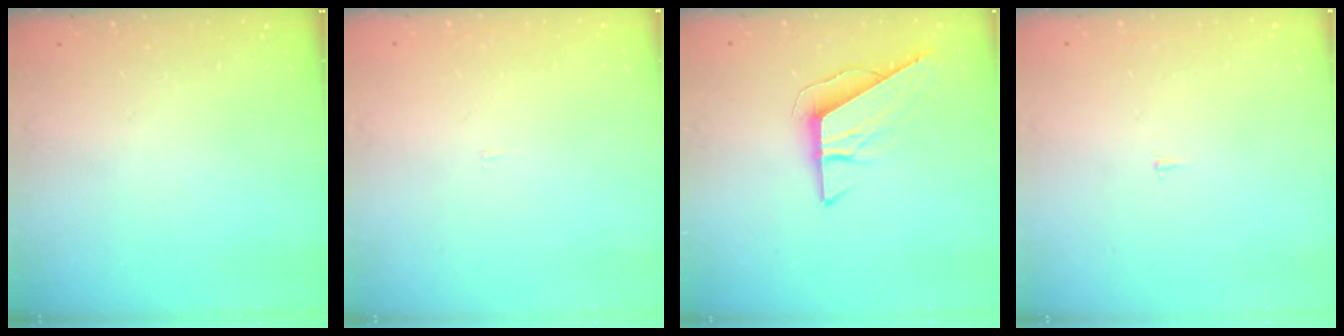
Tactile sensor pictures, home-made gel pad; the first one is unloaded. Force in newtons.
{"total": 1.6, "press": 1.6, "slide": 0.1}
{"total": 8.3, "press": 8.3, "slide": 0.7}
{"total": 2.1, "press": 2.1, "slide": 0.2}